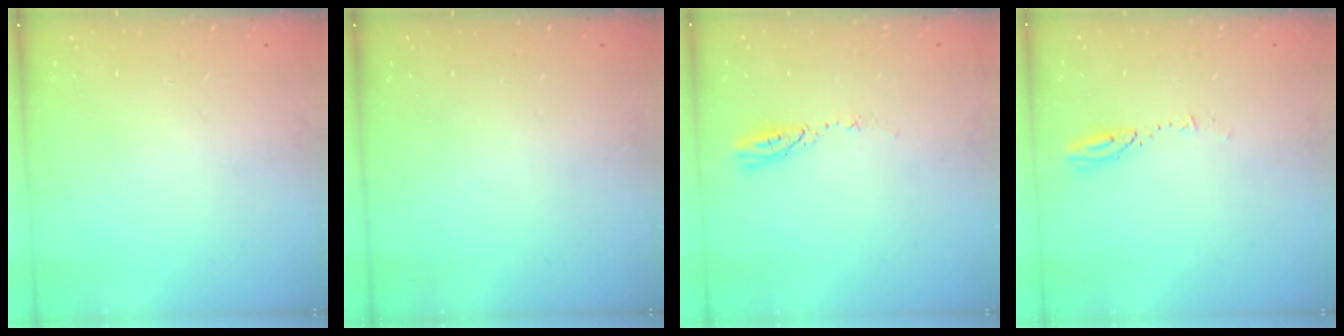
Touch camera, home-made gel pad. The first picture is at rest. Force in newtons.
{"total": 0.0}
{"total": 3.6, "press": 3.6, "slide": 0.3}
{"total": 3.2, "press": 3.2, "slide": 0.3}